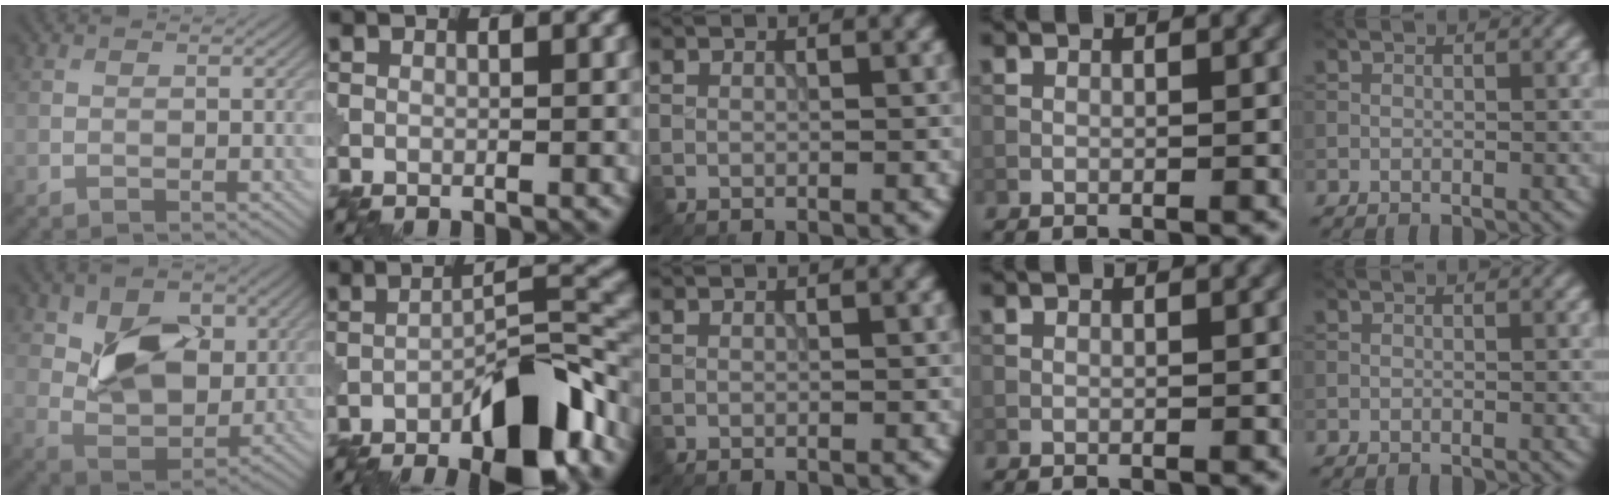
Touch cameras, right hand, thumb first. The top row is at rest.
{"thumb": {"total": 9.1, "force": [2.5, 6.2, 6.2], "torque": [-0.116, -0.014, 0.044]}, "index": {"total": 11.1, "force": [-6.9, 3.2, 8.0], "torque": [-0.114, 0.012, -0.121]}}